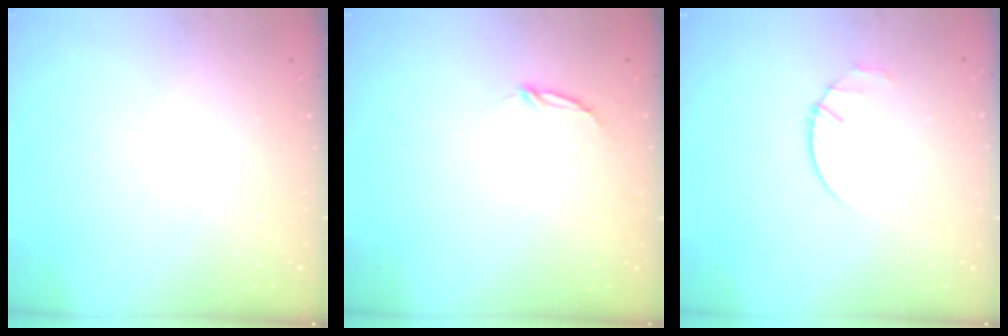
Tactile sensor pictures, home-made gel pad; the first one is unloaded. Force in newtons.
{"total": 2.8, "press": 2.8, "slide": 0.3}
{"total": 1.8, "press": 1.7, "slide": 0.3}